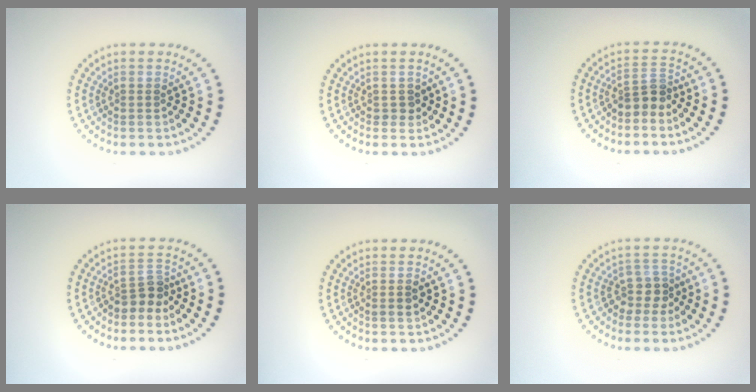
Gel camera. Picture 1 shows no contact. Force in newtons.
{"total": 1.1, "press": 1.1, "slide": 0.3}
{"total": 2.3, "press": 1.8, "slide": 1.5}
{"total": 2.2, "press": 1.7, "slide": 1.4}
{"total": 1.0, "press": 1.0, "slide": 0.4}
{"total": 2.2, "press": 1.7, "slide": 1.4}